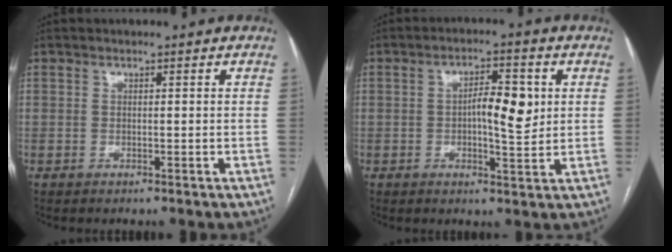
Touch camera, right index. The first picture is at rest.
{"total": 6.6, "force": [0.7, 1.9, 6.3], "torque": [-0.102, 0.006, 0.010]}